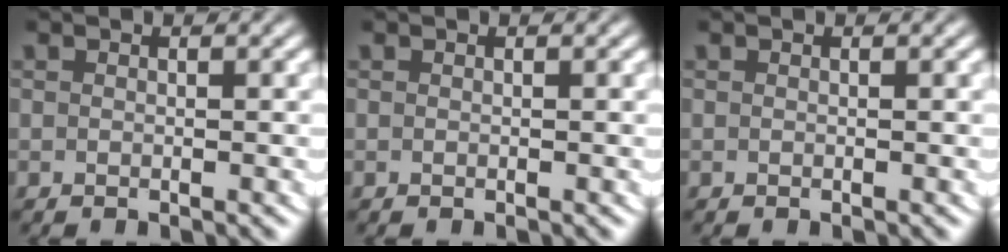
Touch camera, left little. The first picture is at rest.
{"total": 0.0}
{"total": 0.0}